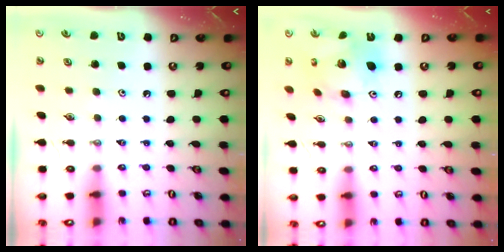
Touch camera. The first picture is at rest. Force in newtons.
{"total": 15.3, "press": 15.3, "slide": 1.4}